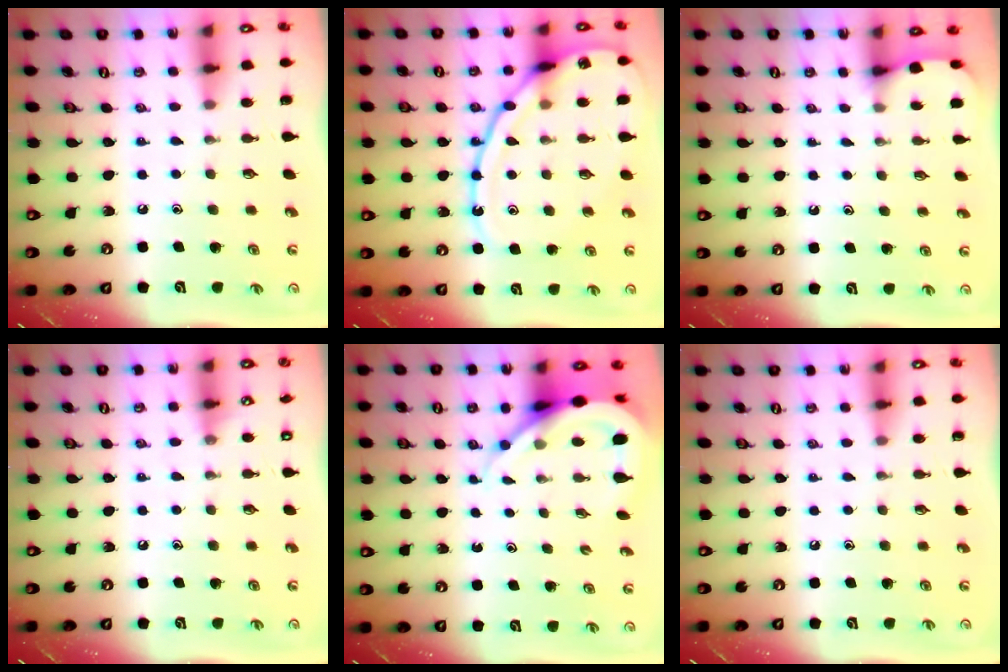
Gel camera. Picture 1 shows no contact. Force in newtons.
{"total": 16.4, "press": 16.3, "slide": 1.6}
{"total": 3.0, "press": 2.9, "slide": 0.3}
{"total": 3.0, "press": 2.9, "slide": 0.4}
{"total": 8.8, "press": 8.7, "slide": 1.0}
{"total": 0.0}